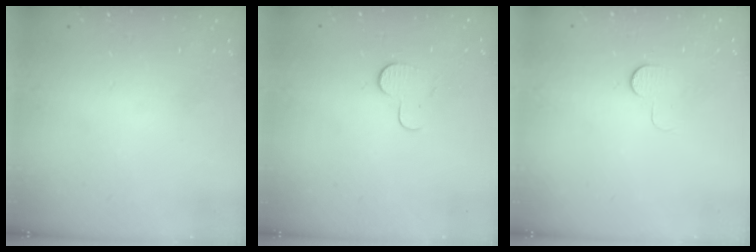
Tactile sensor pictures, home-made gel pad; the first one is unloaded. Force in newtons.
{"total": 6.3, "press": 6.3, "slide": 0.5}
{"total": 5.3, "press": 5.3, "slide": 0.5}